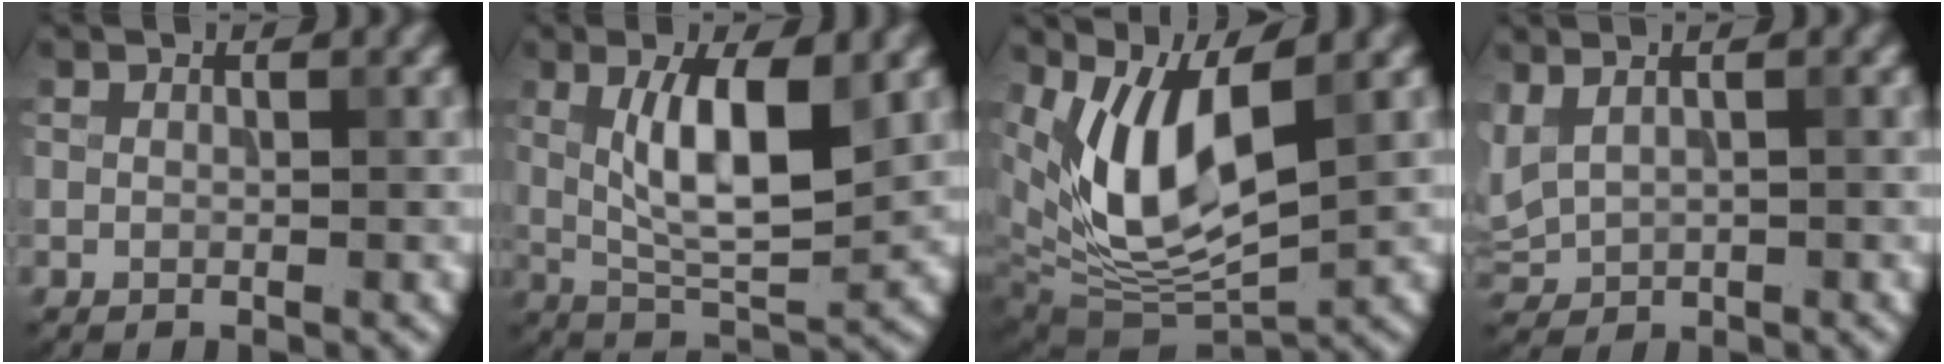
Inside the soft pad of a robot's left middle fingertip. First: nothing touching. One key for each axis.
{"total": 7.6, "fx": 1.7, "fy": 2.4, "fz": 7.0, "tx": -0.126, "ty": -0.006, "tz": 0.031}
{"total": 9.3, "fx": 3.2, "fy": 4.2, "fz": 7.7, "tx": -0.155, "ty": -0.013, "tz": 0.062}
{"total": 2.0, "fx": 1.0, "fy": 0.9, "fz": 1.4, "tx": -0.043, "ty": 0.006, "tz": 0.026}